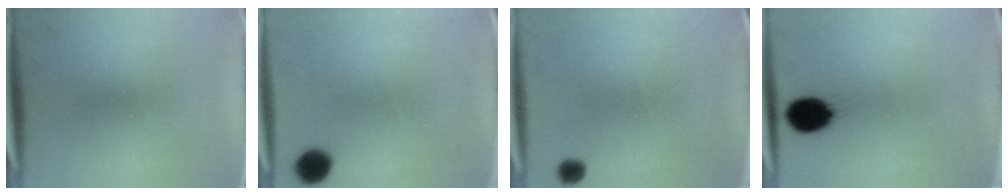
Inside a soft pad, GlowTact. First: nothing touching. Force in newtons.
{"total": 7.3}
{"total": 2.3}
{"total": 10.4}